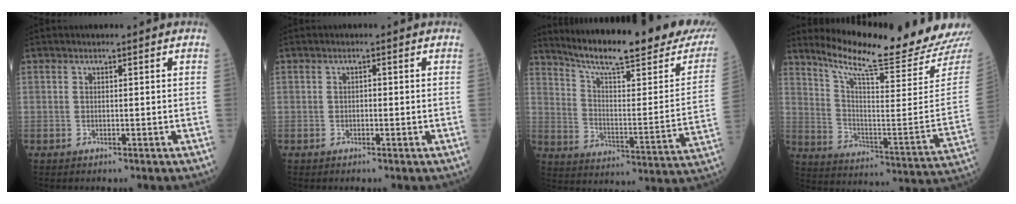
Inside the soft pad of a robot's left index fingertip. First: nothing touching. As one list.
[{"total": 0.5, "force": [0.0, 0.3, 0.4], "torque": [-0.006, 0.002, -0.003]}, {"total": 26.8, "force": [22.8, 2.6, 13.9], "torque": [-0.216, -0.058, 0.306]}, {"total": 21.1, "force": [19.7, -1.6, 7.3], "torque": [-0.139, -0.108, 0.280]}]